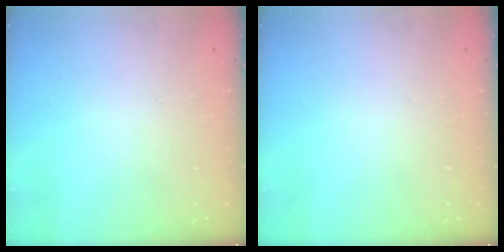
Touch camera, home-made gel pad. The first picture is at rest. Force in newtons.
{"total": 0.0}